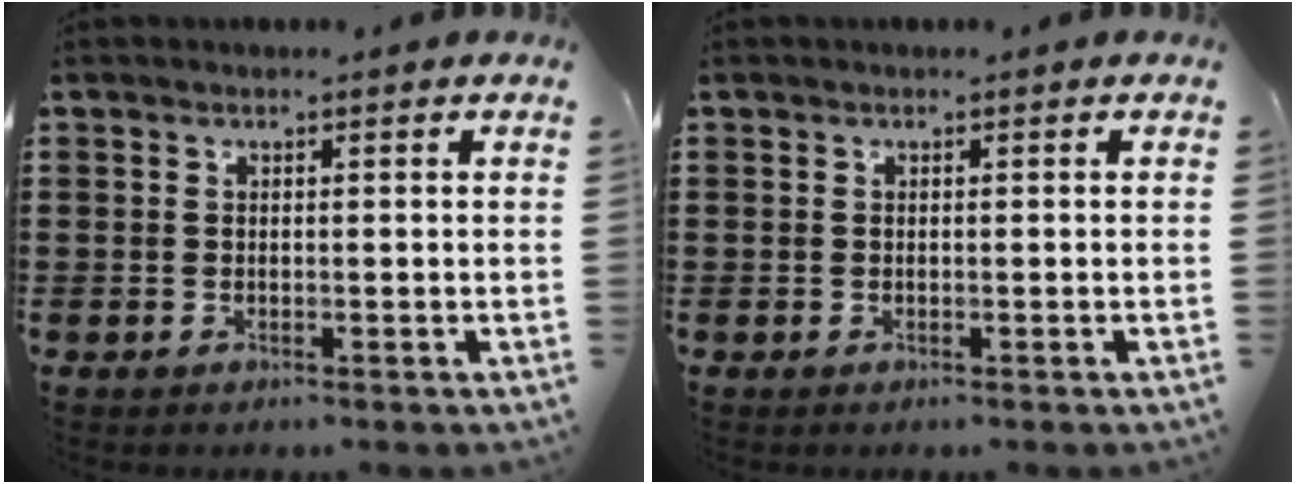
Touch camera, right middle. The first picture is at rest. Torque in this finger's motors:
{"motor_torque": [0.53, 0.04, 0.02, 0.01]}